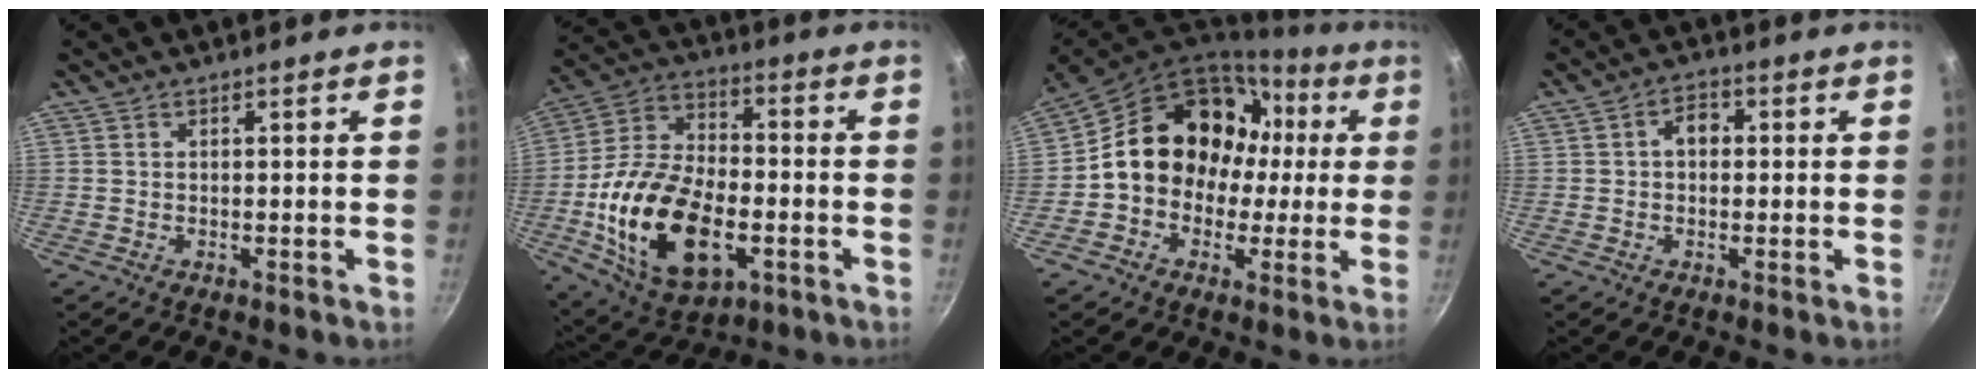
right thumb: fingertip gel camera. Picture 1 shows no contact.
{"total": 23.3, "force": [-5.5, 13.6, 18.1], "torque": [-0.328, 0.025, -0.093]}
{"total": 18.0, "force": [1.2, 15.0, 9.9], "torque": [-0.123, 0.055, 0.016]}
{"total": 3.9, "force": [0.3, 2.9, 2.6], "torque": [-0.020, 0.012, -0.001]}